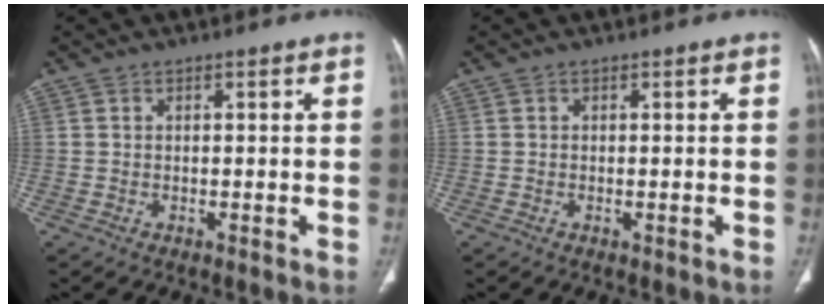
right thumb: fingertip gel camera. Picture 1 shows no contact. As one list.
[{"total": 0.0}]